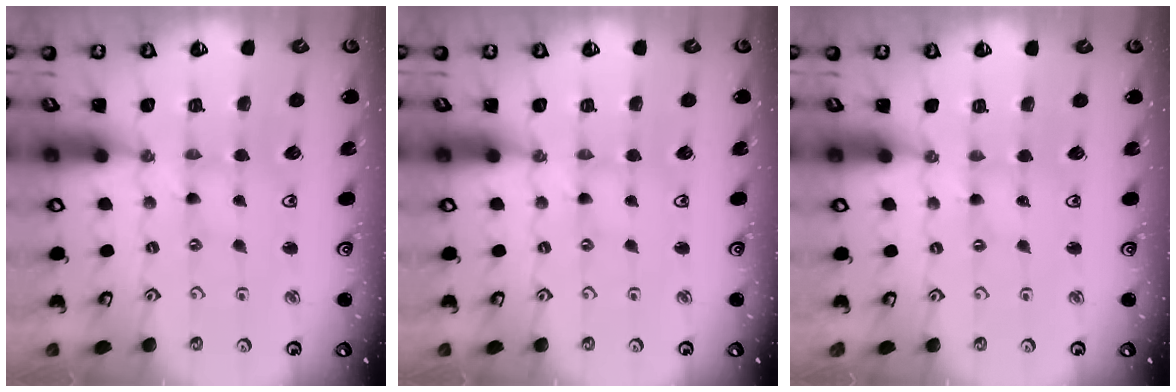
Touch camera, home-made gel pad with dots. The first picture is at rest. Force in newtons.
{"total": 0.0}
{"total": 0.8, "press": 0.7, "slide": 0.2}